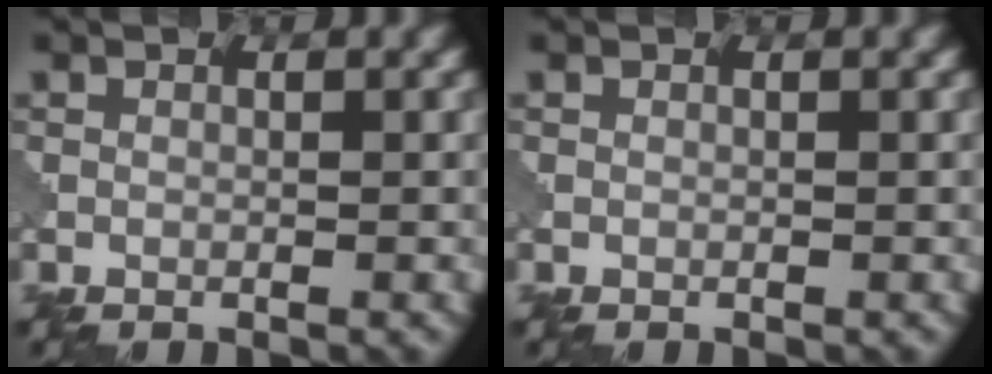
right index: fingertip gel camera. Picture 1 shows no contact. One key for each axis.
{"total": 0.0}